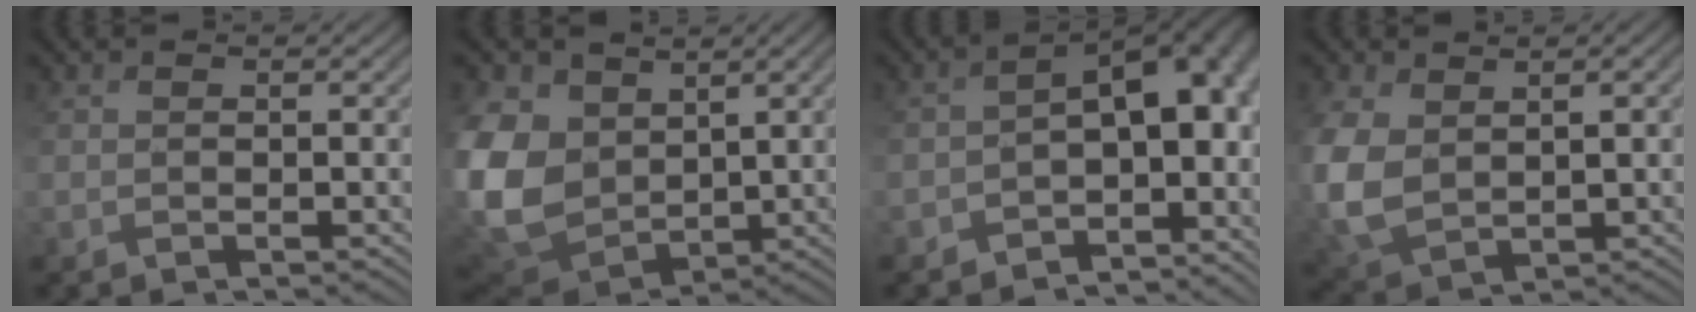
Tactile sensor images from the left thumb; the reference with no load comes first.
{"total": 13.5, "force": [3.0, 10.2, 8.2], "torque": [-0.256, -0.007, 0.056]}
{"total": 11.1, "force": [-3.5, 6.6, 8.2], "torque": [-0.108, -0.026, -0.037]}
{"total": 8.5, "force": [1.5, 5.6, 6.3], "torque": [-0.181, -0.007, 0.038]}